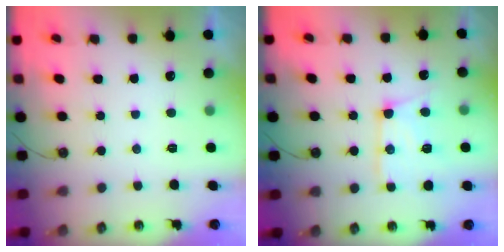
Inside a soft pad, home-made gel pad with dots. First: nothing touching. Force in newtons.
{"total": 14.7, "press": 14.7, "slide": 1.4}